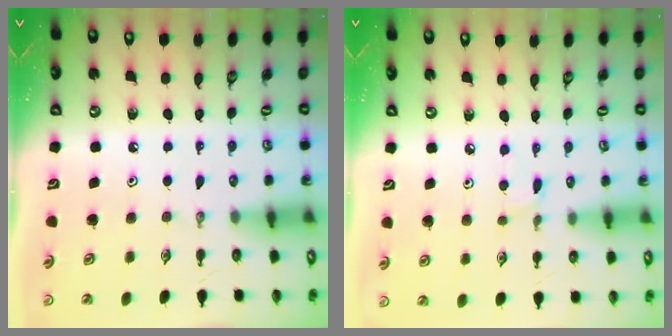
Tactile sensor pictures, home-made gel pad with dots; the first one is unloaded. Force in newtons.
{"total": 2.6, "press": 2.6, "slide": 0.3}